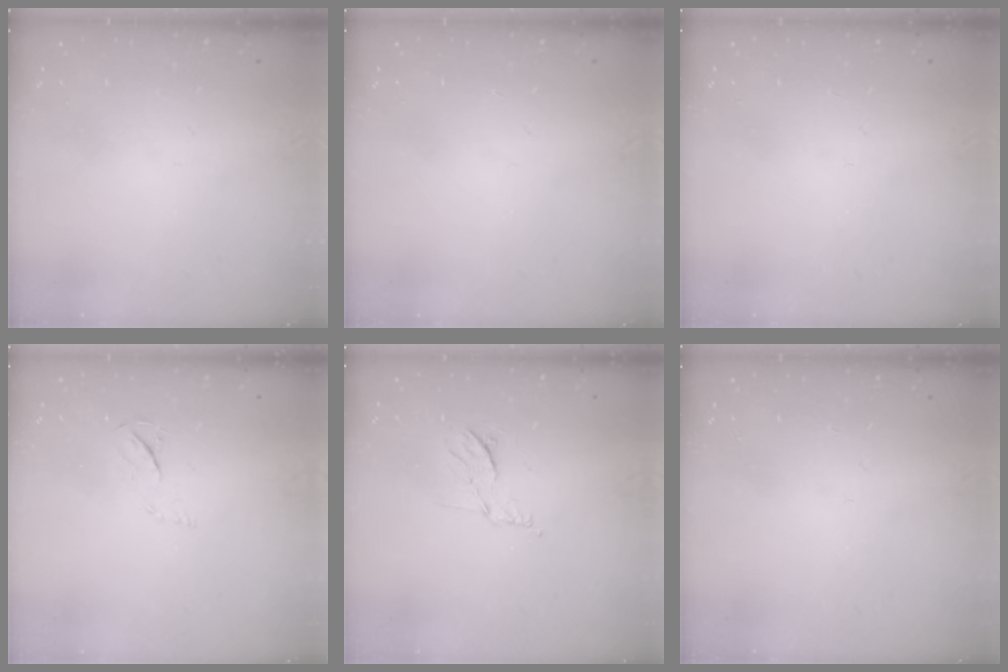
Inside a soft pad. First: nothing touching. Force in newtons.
{"total": 0.0}
{"total": 0.0}
{"total": 3.9, "press": 3.9, "slide": 0.4}
{"total": 6.5, "press": 6.4, "slide": 1.0}
{"total": 0.0}